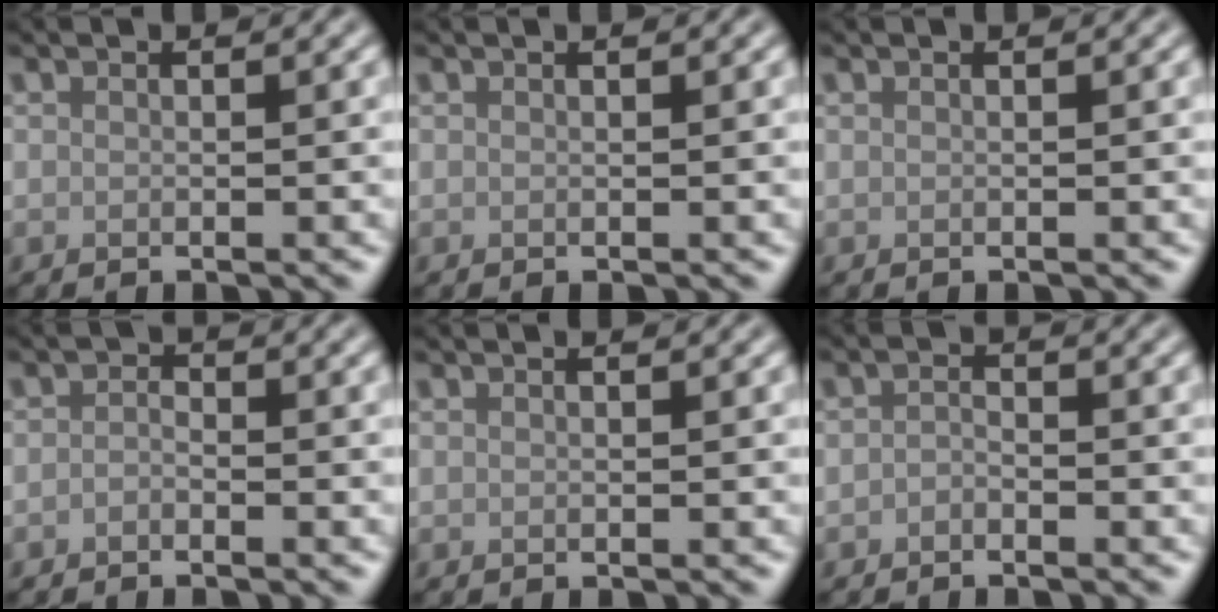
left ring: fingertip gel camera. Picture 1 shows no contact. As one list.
[{"total": 0.0}, {"total": 0.0}, {"total": 1.0, "force": [-0.6, 0.6, 0.5], "torque": [-0.009, 0.002, -0.016]}, {"total": 0.0}, {"total": 1.0, "force": [-0.7, 0.6, 0.4], "torque": [-0.009, 0.002, -0.017]}]